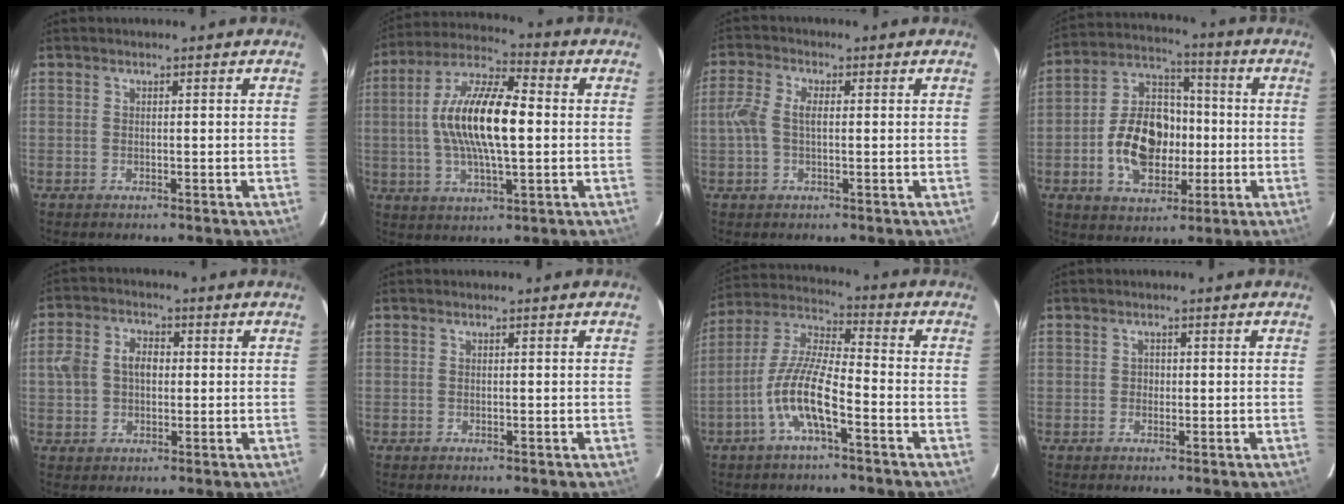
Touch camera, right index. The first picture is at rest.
{"total": 15.8, "force": [0.3, 5.1, 14.9], "torque": [-0.288, 0.014, -0.001]}
{"total": 4.9, "force": [0.0, 2.5, 4.2], "torque": [-0.092, 0.009, -0.002]}
{"total": 14.8, "force": [-2.9, 10.1, 10.4], "torque": [-0.206, 0.028, -0.041]}
{"total": 7.0, "force": [0.2, 5.4, 4.4], "torque": [-0.090, 0.022, 0.005]}
{"total": 0.0}
{"total": 11.0, "force": [-4.9, 2.3, 9.6], "torque": [-0.205, 0.003, -0.096]}
{"total": 1.0, "force": [-0.3, 1.0, 0.1], "torque": [0.002, 0.002, -0.005]}